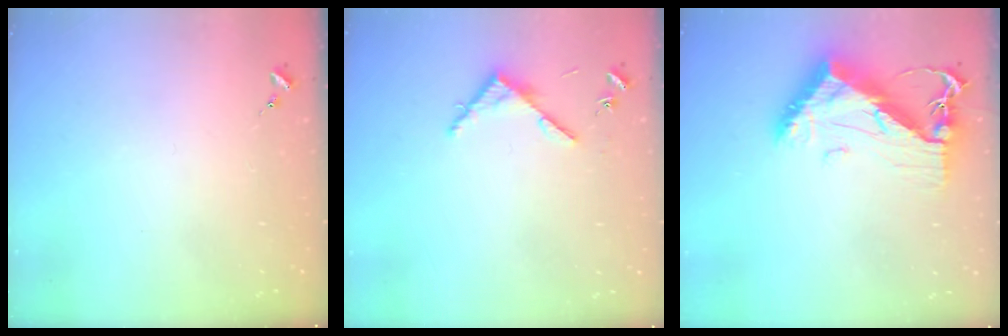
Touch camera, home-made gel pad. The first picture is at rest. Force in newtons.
{"total": 4.2, "press": 4.2, "slide": 0.4}
{"total": 12.5, "press": 12.4, "slide": 1.1}